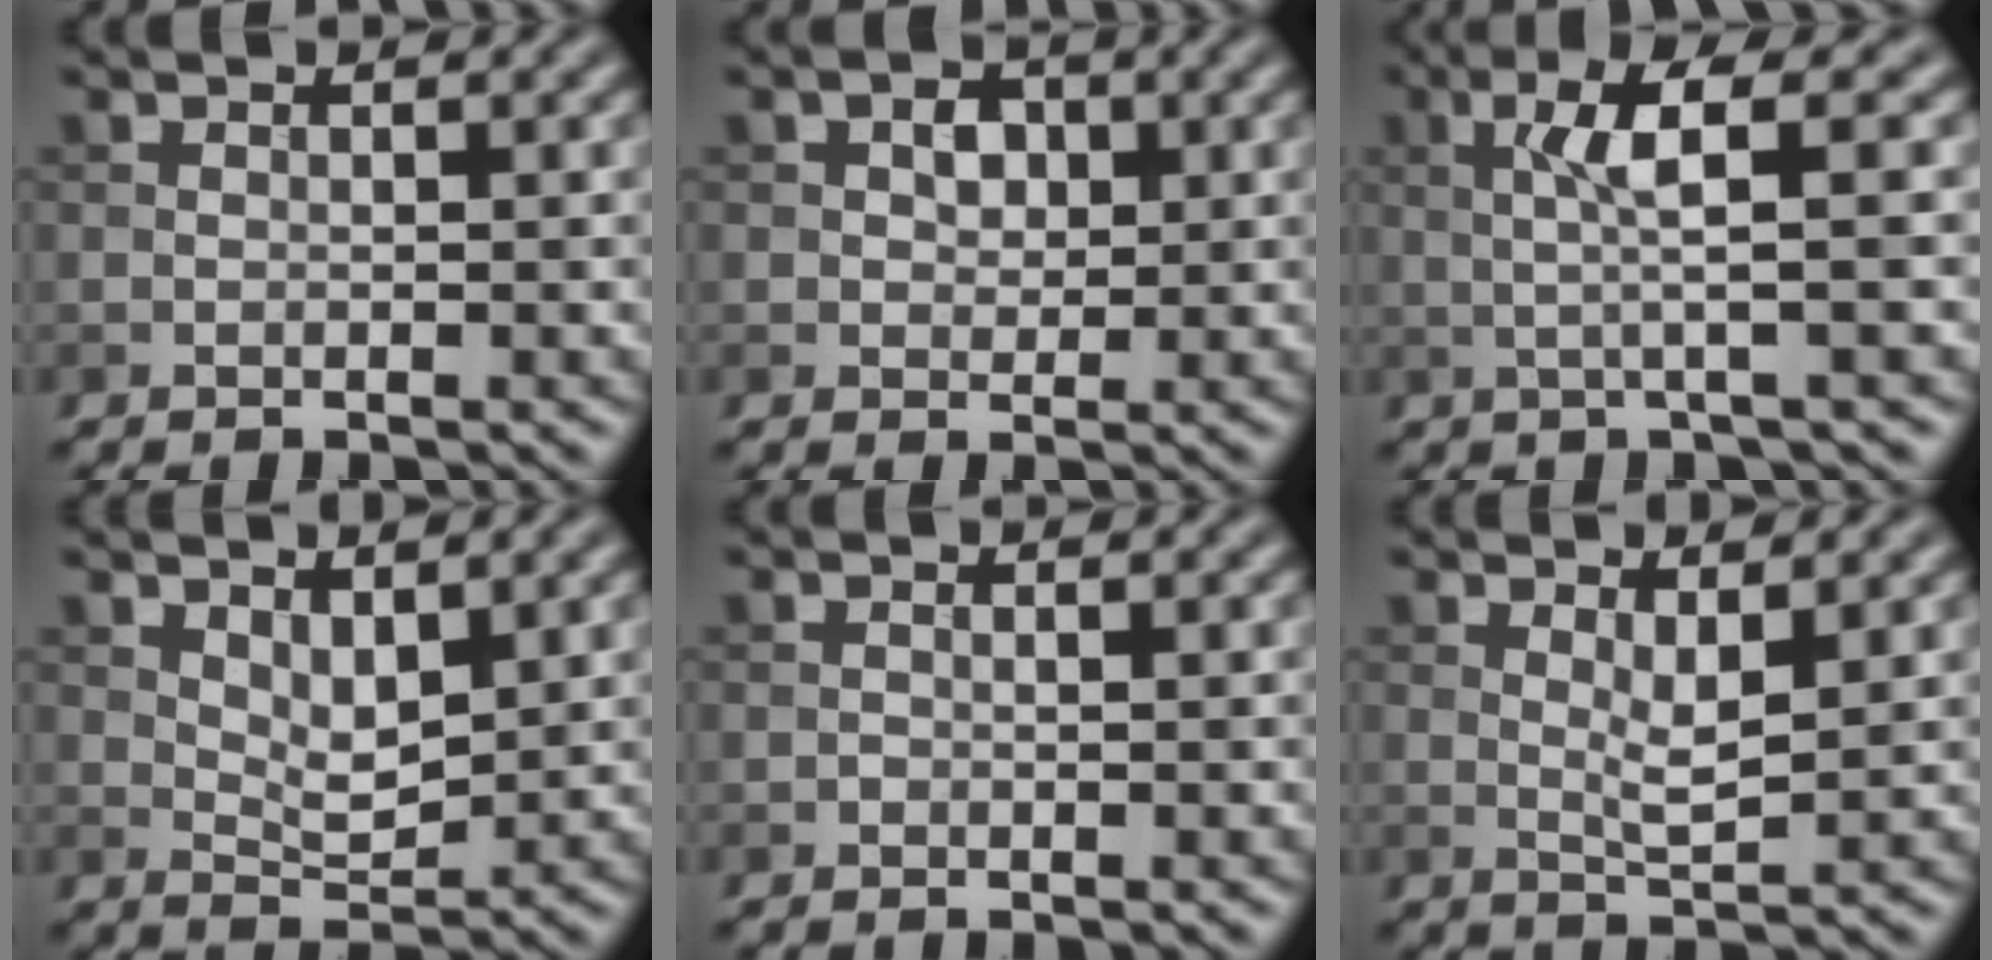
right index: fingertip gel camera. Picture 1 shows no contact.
{"total": 2.4, "force": [0.5, 1.8, 1.4], "torque": [-0.021, 0.000, 0.004]}
{"total": 4.4, "force": [0.5, 0.4, 4.4], "torque": [-0.080, 0.010, 0.009]}
{"total": 2.8, "force": [1.4, 1.3, 2.0], "torque": [-0.040, -0.006, 0.030]}
{"total": 0.0}
{"total": 2.1, "force": [1.0, 0.4, 1.8], "torque": [-0.034, -0.006, 0.019]}